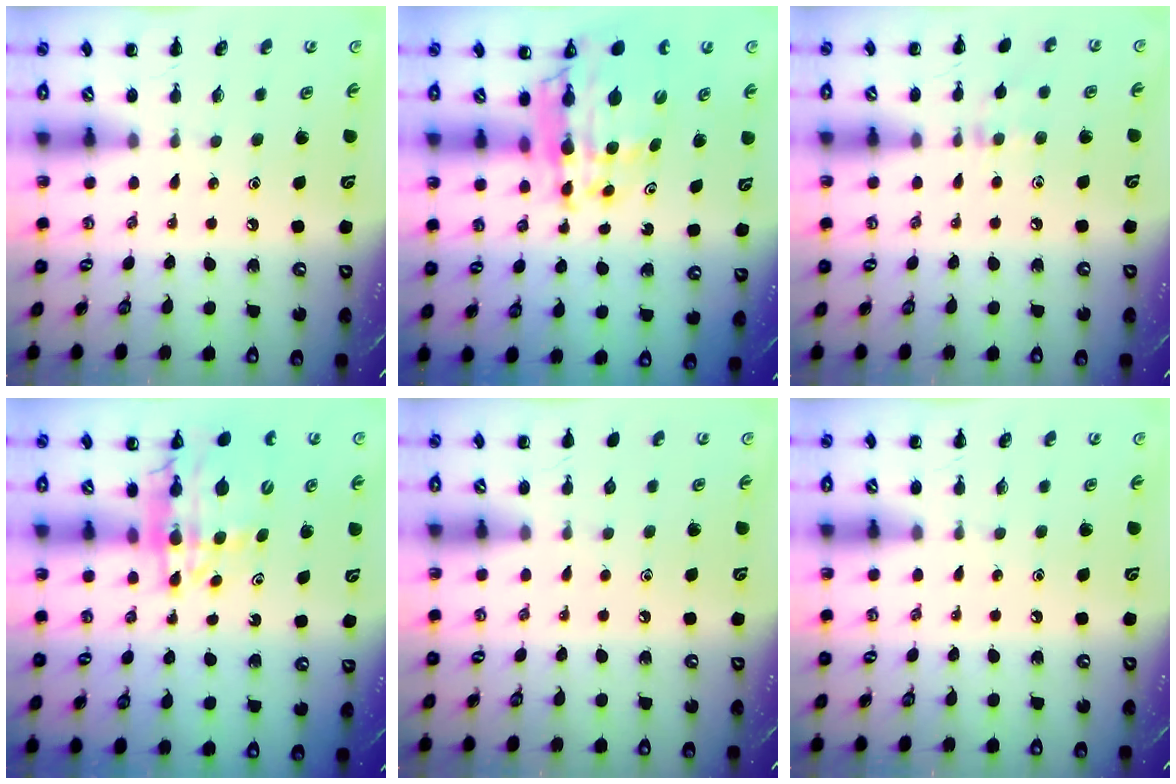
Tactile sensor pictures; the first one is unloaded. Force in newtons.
{"total": 14.7, "press": 14.2, "slide": 3.8}
{"total": 6.5, "press": 6.4, "slide": 1.5}
{"total": 15.0, "press": 14.5, "slide": 4.1}
{"total": 0.0}
{"total": 0.0}